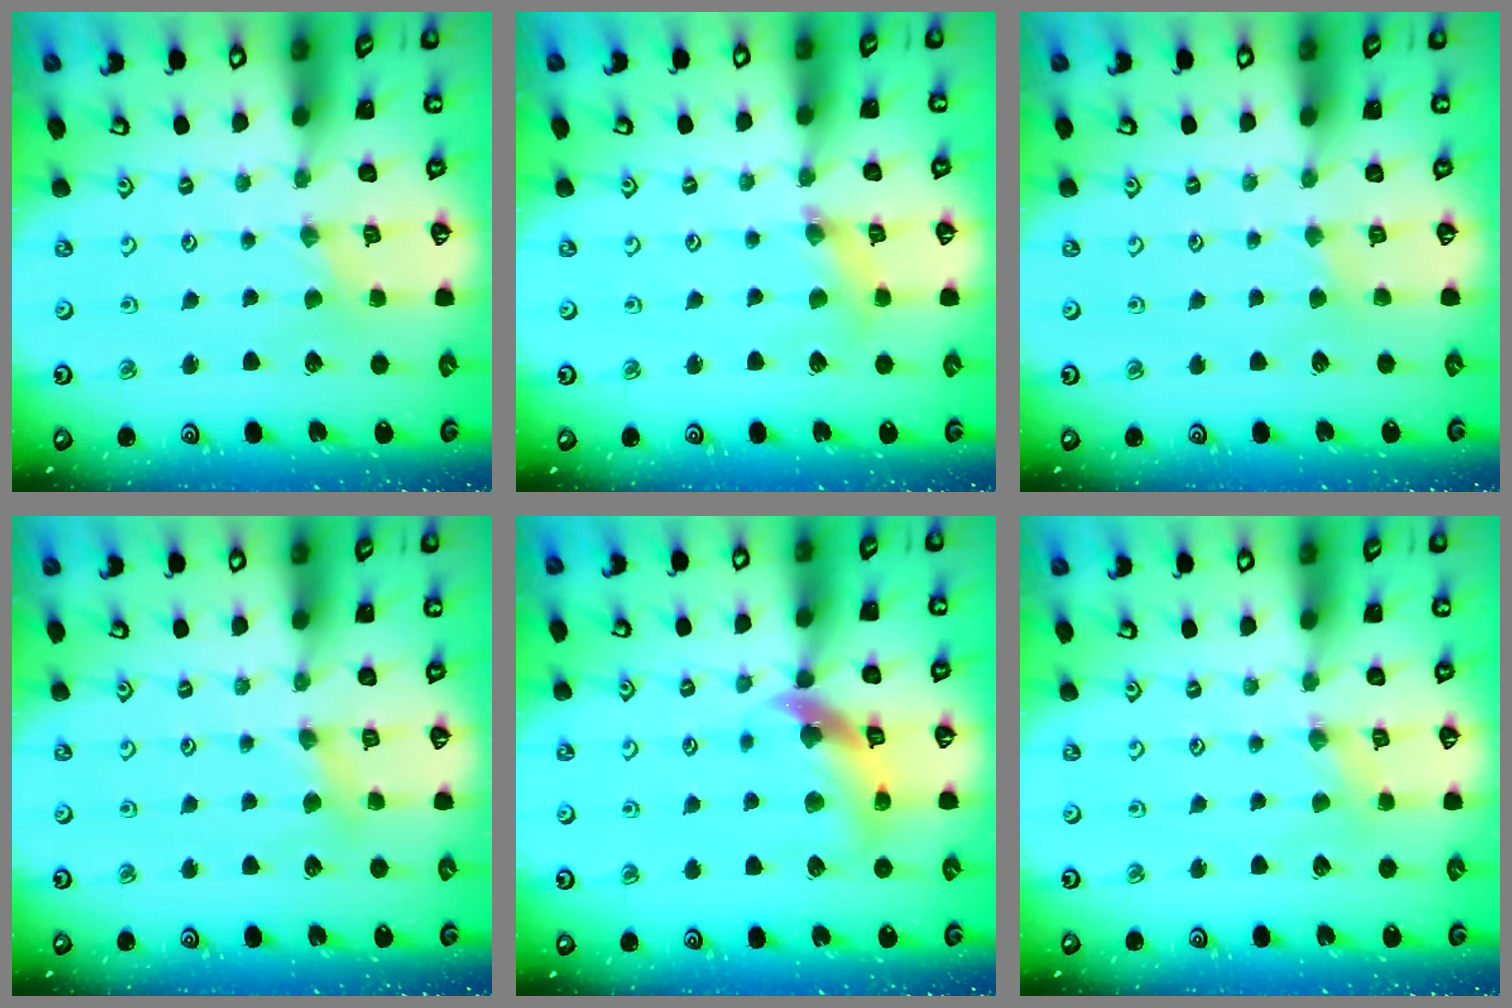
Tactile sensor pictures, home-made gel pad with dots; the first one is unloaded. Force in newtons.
{"total": 3.3, "press": 3.3, "slide": 0.4}
{"total": 2.0, "press": 2.0, "slide": 0.3}
{"total": 2.5, "press": 2.5, "slide": 0.4}
{"total": 10.7, "press": 10.6, "slide": 1.5}
{"total": 1.9, "press": 1.9, "slide": 0.3}